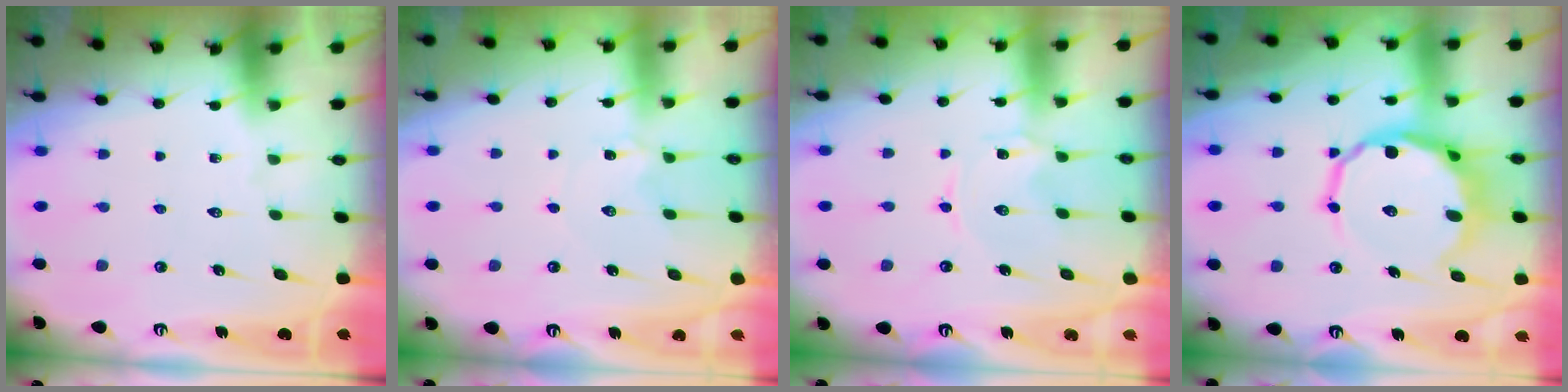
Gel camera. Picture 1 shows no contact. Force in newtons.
{"total": 2.9, "press": 2.9, "slide": 0.5}
{"total": 0.0}
{"total": 12.9, "press": 12.3, "slide": 3.8}